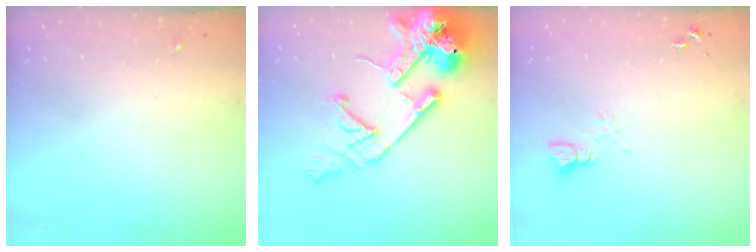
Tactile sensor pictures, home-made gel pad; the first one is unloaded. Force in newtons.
{"total": 20.3, "press": 20.1, "slide": 2.7}
{"total": 3.0, "press": 3.0, "slide": 0.2}